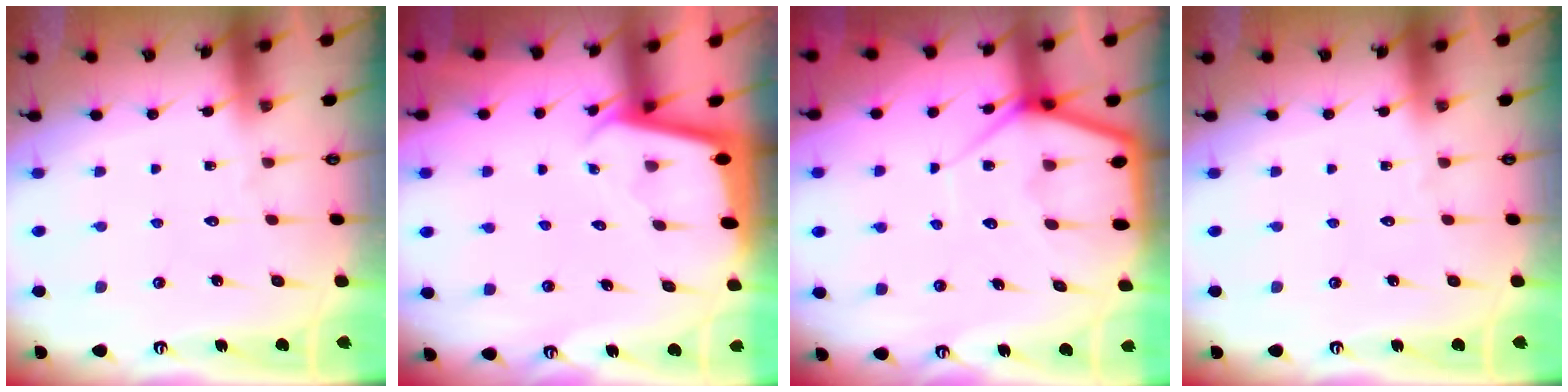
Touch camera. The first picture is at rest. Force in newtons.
{"total": 2.0, "press": 2.0, "slide": 0.1}
{"total": 7.4, "press": 7.4, "slide": 0.5}
{"total": 0.0}